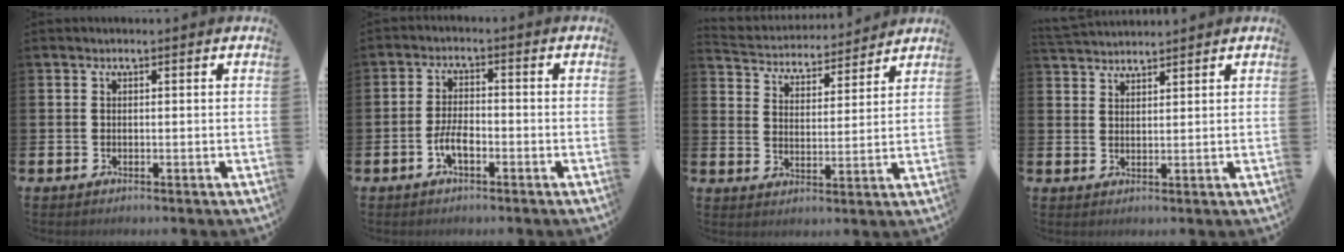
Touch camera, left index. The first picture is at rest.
{"total": 3.6, "force": [-1.5, 1.5, 3.0], "torque": [-0.065, 0.007, -0.028]}
{"total": 4.4, "force": [4.2, 1.3, -0.1], "torque": [-0.024, -0.036, 0.068]}
{"total": 3.0, "force": [3.0, 0.4, 0.1], "torque": [-0.009, -0.013, 0.056]}